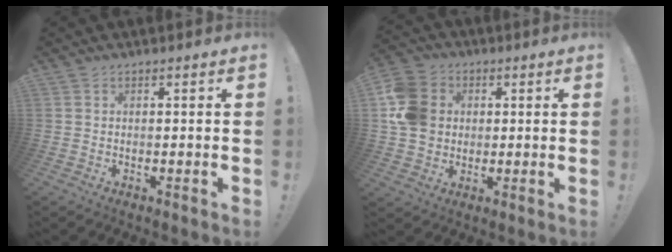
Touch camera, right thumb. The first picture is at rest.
{"total": 13.2, "force": [1.7, 11.3, 6.6], "torque": [-0.131, 0.004, 0.038]}